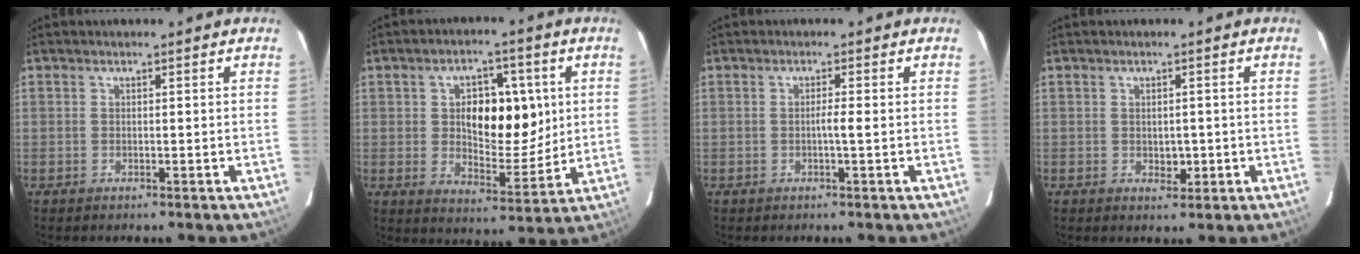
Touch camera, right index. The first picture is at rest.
{"total": 11.4, "force": [2.3, 5.8, 9.6], "torque": [-0.149, 0.013, 0.045]}
{"total": 1.5, "force": [-0.2, -0.3, 1.4], "torque": [-0.027, 0.000, -0.005]}
{"total": 2.2, "force": [-0.3, 1.5, 1.6], "torque": [-0.020, 0.000, 0.002]}